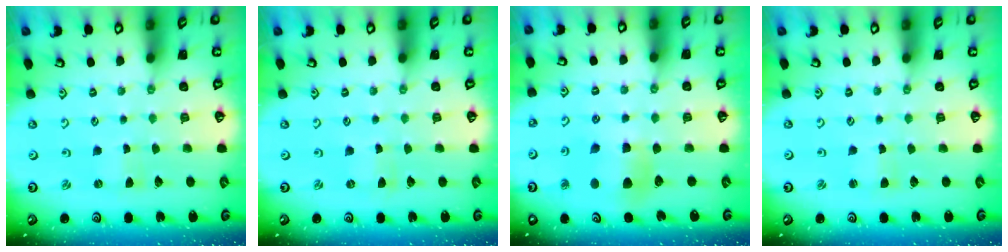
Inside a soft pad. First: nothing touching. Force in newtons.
{"total": 0.0}
{"total": 7.6, "press": 7.5, "slide": 1.0}
{"total": 1.9, "press": 1.9, "slide": 0.3}